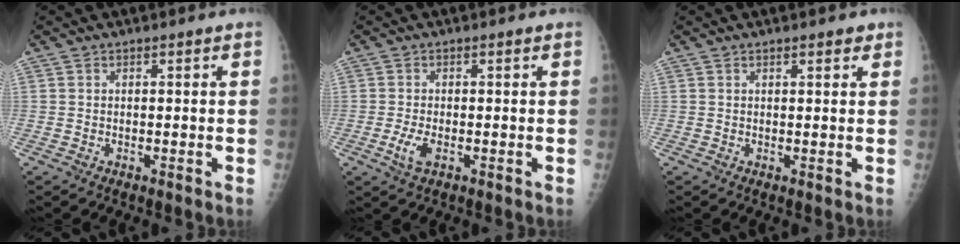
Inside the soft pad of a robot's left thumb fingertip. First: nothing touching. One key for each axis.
{"total": 3.4, "fx": -0.8, "fy": 1.5, "fz": 2.9, "tx": -0.066, "ty": -0.003, "tz": -0.015}
{"total": 1.7, "fx": 1.2, "fy": 0.6, "fz": 1.0, "tx": -0.009, "ty": -0.004, "tz": 0.013}